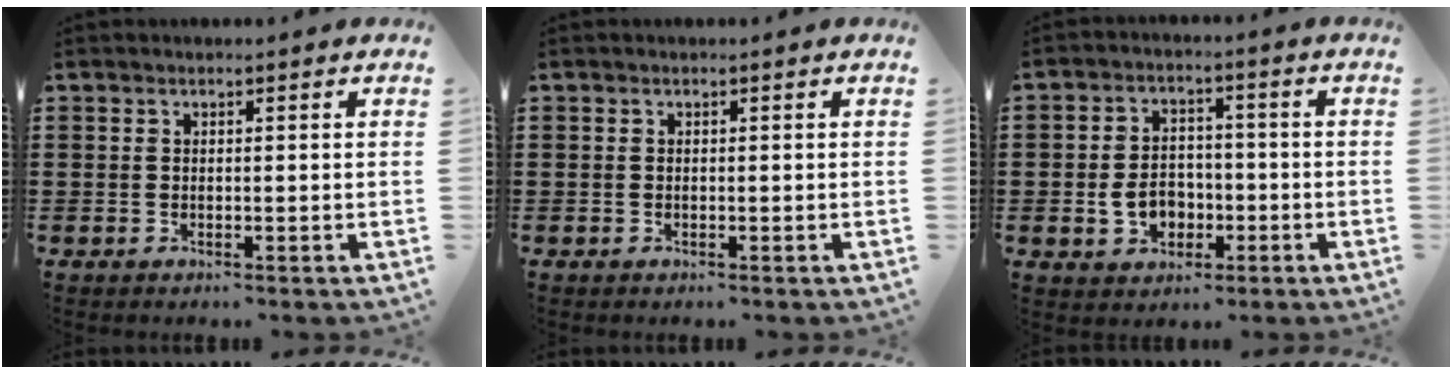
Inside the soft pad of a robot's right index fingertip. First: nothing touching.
{"total": 0.0}
{"total": 5.4, "force": [-1.5, 4.0, 3.2], "torque": [-0.064, 0.004, -0.033]}